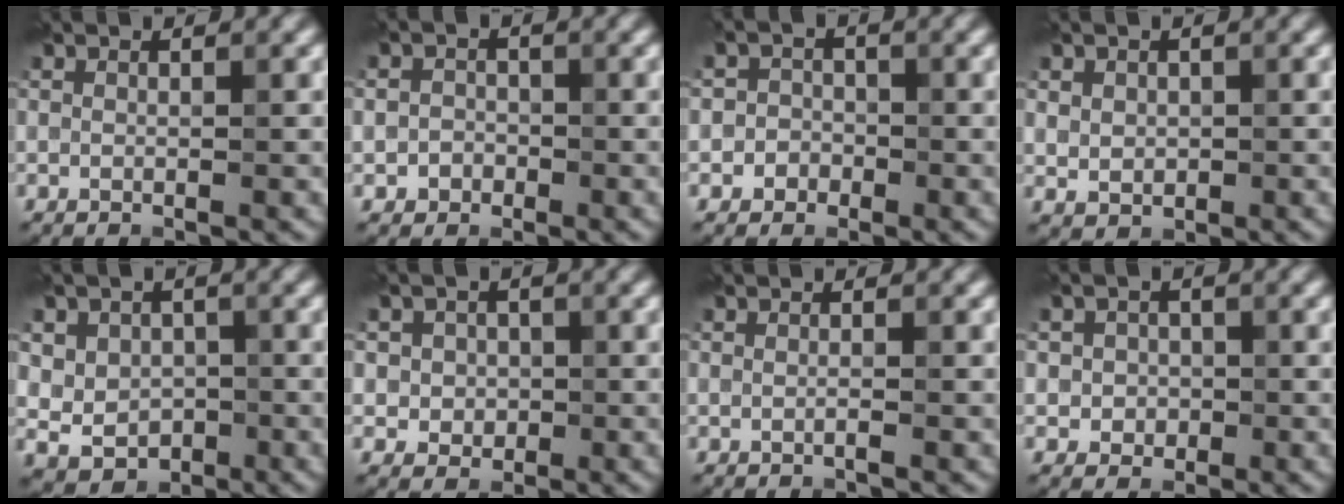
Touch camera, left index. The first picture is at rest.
{"total": 1.8, "force": [-0.5, 1.6, 0.3], "torque": [0.009, 0.001, -0.016]}
{"total": 2.1, "force": [-0.6, 1.9, 0.4], "torque": [0.020, 0.002, -0.022]}
{"total": 2.0, "force": [0.5, 1.8, 0.9], "torque": [-0.017, -0.004, 0.013]}
{"total": 4.8, "force": [0.6, 4.3, 2.1], "torque": [-0.028, 0.003, 0.001]}
{"total": 3.1, "force": [0.3, 2.8, 1.2], "torque": [-0.006, 0.003, -0.003]}
{"total": 0.6, "force": [-0.2, 0.2, 0.6], "torque": [-0.009, -0.003, -0.005]}
{"total": 2.3, "force": [0.0, 2.1, 0.8], "torque": [0.005, -0.003, -0.007]}